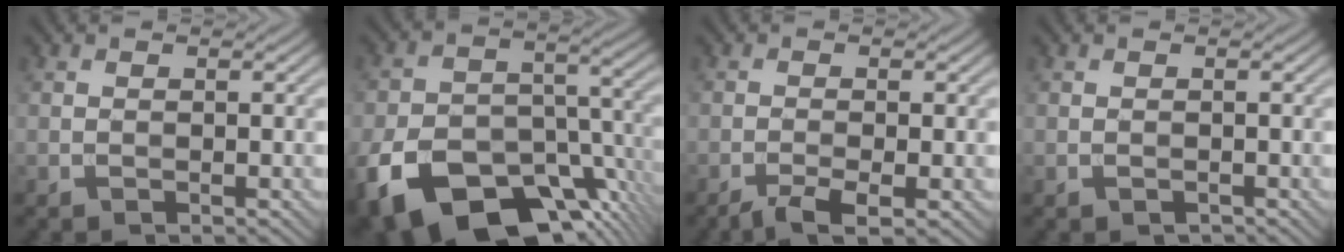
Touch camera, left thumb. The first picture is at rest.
{"total": 18.0, "force": [-10.0, 10.8, 10.4], "torque": [-0.205, -0.044, -0.154]}
{"total": 3.0, "force": [-1.9, 0.4, 2.2], "torque": [-0.044, 0.000, -0.038]}
{"total": 0.6, "force": [-0.4, 0.4, 0.3], "torque": [-0.005, -0.004, -0.005]}